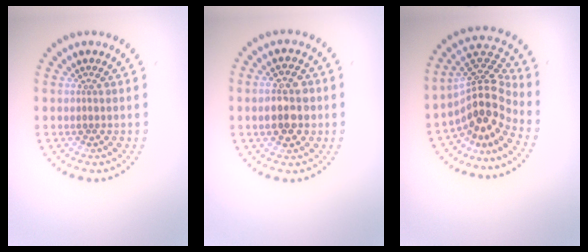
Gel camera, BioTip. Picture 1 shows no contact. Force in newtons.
{"total": 4.3, "press": 4.2, "slide": 0.5}
{"total": 5.1, "press": 3.6, "slide": 3.5}